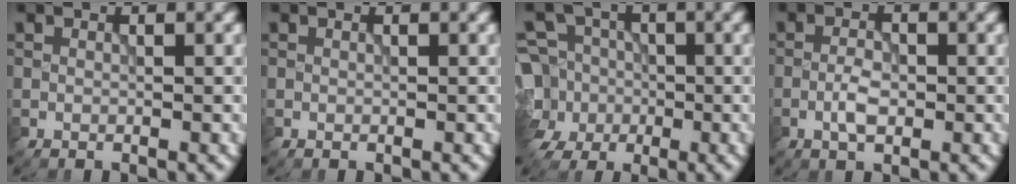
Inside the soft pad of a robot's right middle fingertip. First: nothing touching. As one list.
[{"total": 0.0}, {"total": 7.9, "force": [-2.3, 7.0, 3.0], "torque": [-0.058, 0.009, -0.069]}, {"total": 2.2, "force": [-0.7, 1.0, 1.9], "torque": [-0.034, 0.002, -0.019]}]